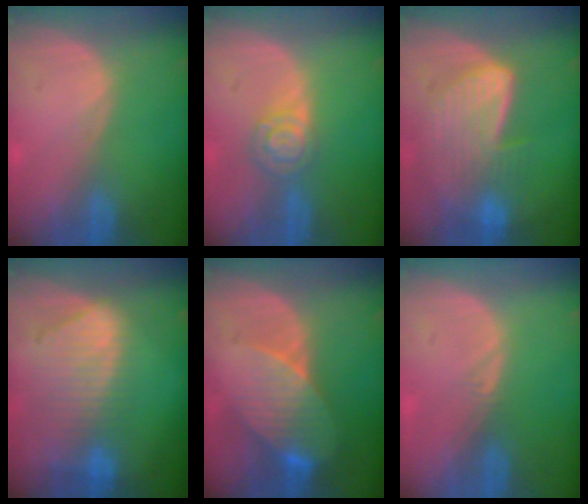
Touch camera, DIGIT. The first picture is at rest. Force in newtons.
{"total": 4.6, "press": 4.2, "slide": 2.0}
{"total": 7.4, "press": 7.3, "slide": 1.6}
{"total": 9.5, "press": 8.2, "slide": 4.8}
{"total": 8.2, "press": 7.3, "slide": 3.7}
{"total": 0.5, "press": 0.5, "slide": 0.2}